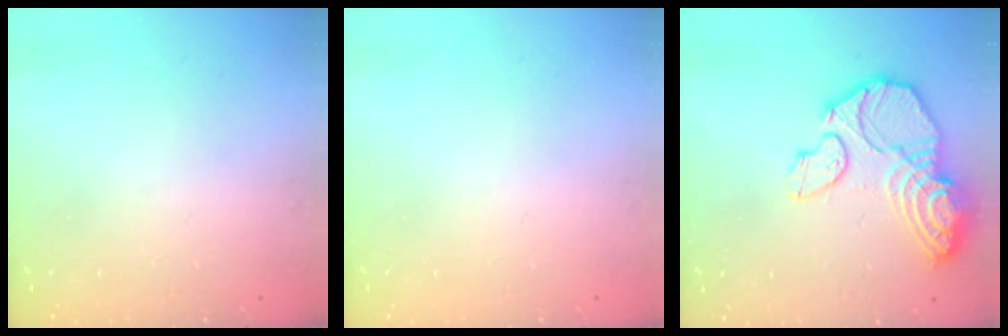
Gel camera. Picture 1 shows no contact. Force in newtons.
{"total": 0.0}
{"total": 17.2, "press": 17.1, "slide": 1.6}